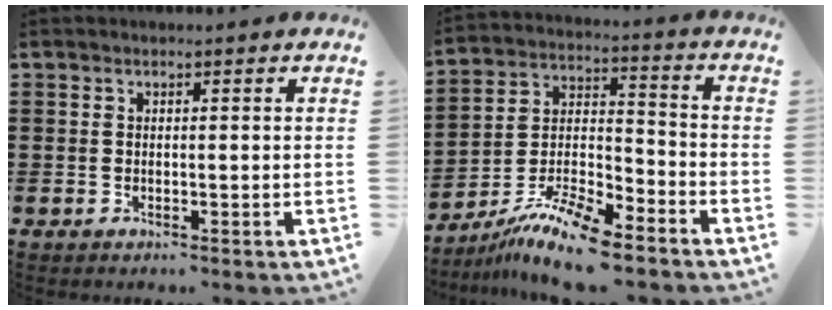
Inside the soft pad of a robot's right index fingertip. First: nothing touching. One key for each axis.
{"total": 10.9, "fx": -9.1, "fy": 1.5, "fz": 5.8, "tx": -0.120, "ty": 0.015, "tz": -0.181}